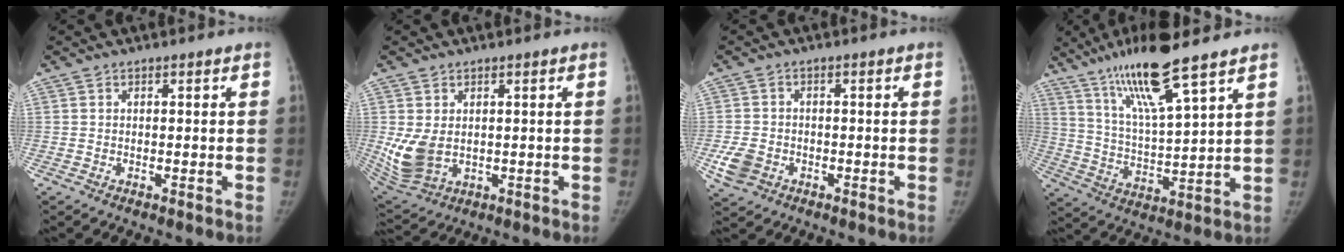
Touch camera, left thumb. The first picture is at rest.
{"total": 7.9, "force": [0.6, 5.5, 5.7], "torque": [-0.116, -0.016, 0.029]}
{"total": 4.8, "force": [-1.7, 3.8, 2.4], "torque": [-0.050, 0.005, -0.027]}
{"total": 15.1, "force": [10.4, 1.4, 10.8], "torque": [-0.194, -0.051, 0.199]}